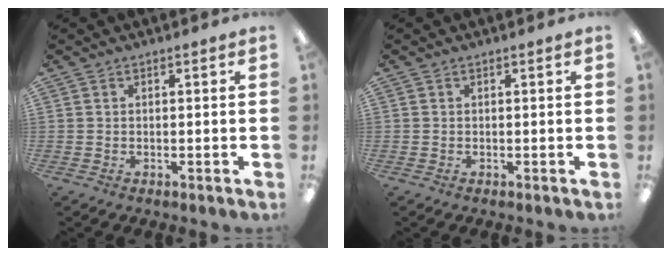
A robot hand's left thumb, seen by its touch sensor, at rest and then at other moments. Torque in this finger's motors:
{"motor_torque": [0.00, 0.00, 0.00, 0.00, 0.00]}